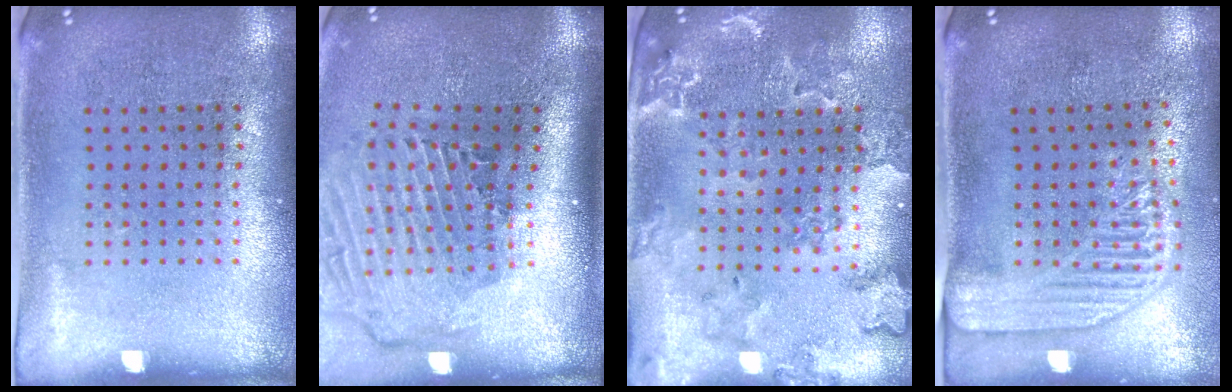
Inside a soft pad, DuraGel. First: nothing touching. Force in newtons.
{"total": 2.9, "press": 1.9, "slide": 2.1}
{"total": 1.6, "press": 1.6, "slide": 0.2}
{"total": 2.2, "press": 1.9, "slide": 1.2}